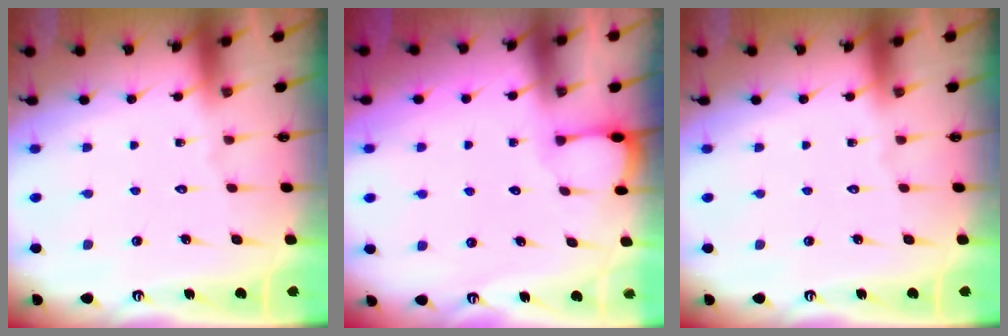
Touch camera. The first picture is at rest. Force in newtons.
{"total": 1.0, "press": 0.9, "slide": 0.1}
{"total": 0.0}